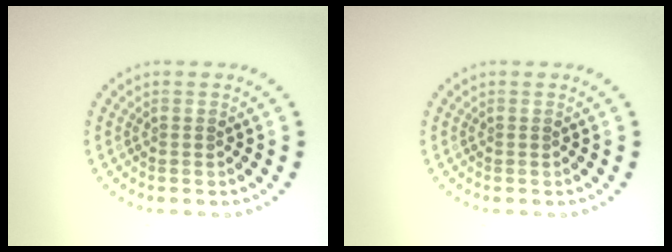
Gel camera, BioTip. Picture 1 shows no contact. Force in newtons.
{"total": 0.0}